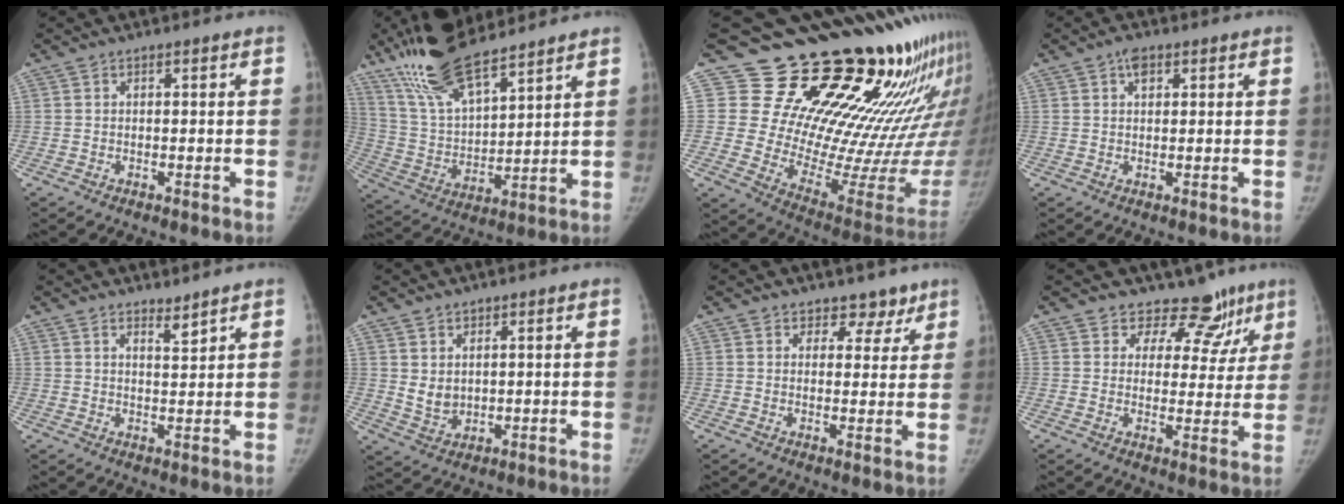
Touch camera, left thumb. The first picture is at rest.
{"total": 16.5, "force": [13.1, 4.3, 9.1], "torque": [-0.158, -0.056, 0.260]}
{"total": 24.4, "force": [19.0, 6.4, 13.9], "torque": [-0.153, -0.192, 0.269]}
{"total": 2.5, "force": [1.3, 1.5, 1.6], "torque": [-0.018, 0.000, 0.018]}
{"total": 2.3, "force": [2.2, 0.2, 0.8], "torque": [-0.008, -0.024, 0.038]}
{"total": 3.9, "force": [1.6, 3.0, 2.0], "torque": [-0.028, -0.020, 0.044]}
{"total": 4.9, "force": [3.8, 3.0, 0.6], "torque": [0.025, -0.022, 0.052]}
{"total": 10.6, "force": [8.4, 6.3, 1.6], "torque": [0.027, -0.043, 0.095]}